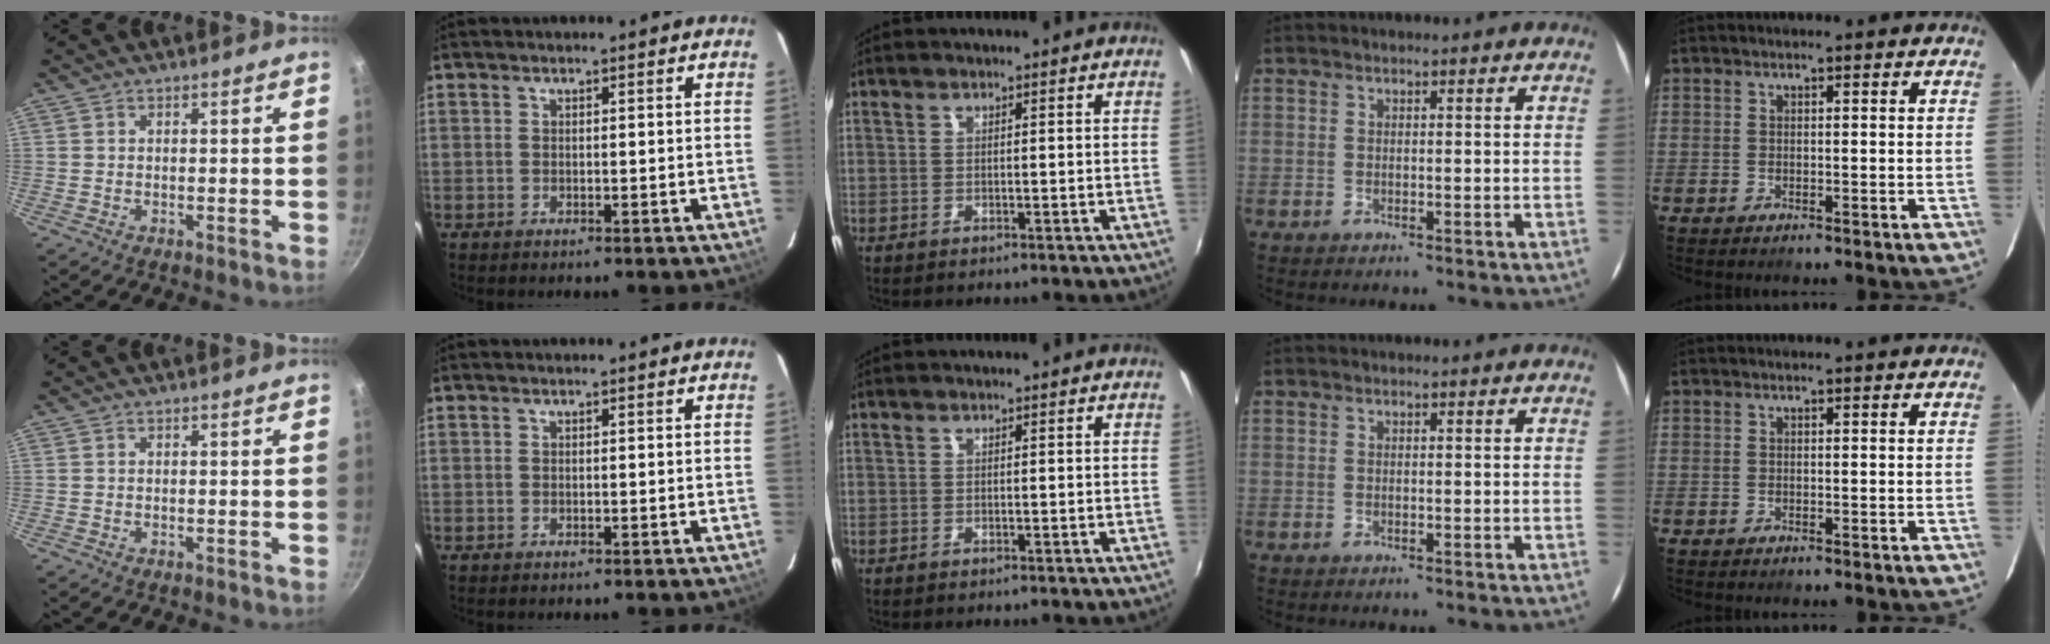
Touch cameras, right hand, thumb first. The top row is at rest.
{}